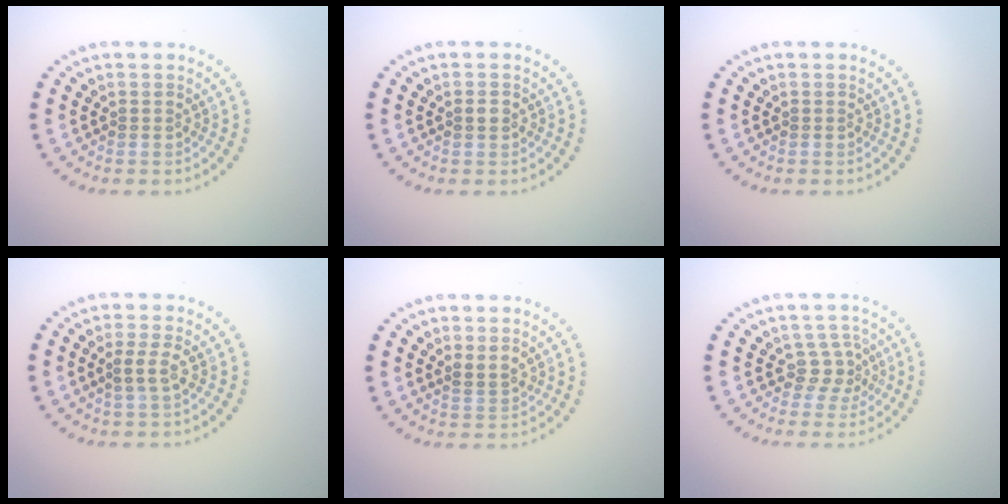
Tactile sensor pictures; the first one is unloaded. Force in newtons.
{"total": 1.0, "press": 1.0, "slide": 0.3}
{"total": 0.0}
{"total": 1.5, "press": 1.2, "slide": 0.9}
{"total": 1.2, "press": 1.0, "slide": 0.6}
{"total": 2.2, "press": 1.5, "slide": 1.6}